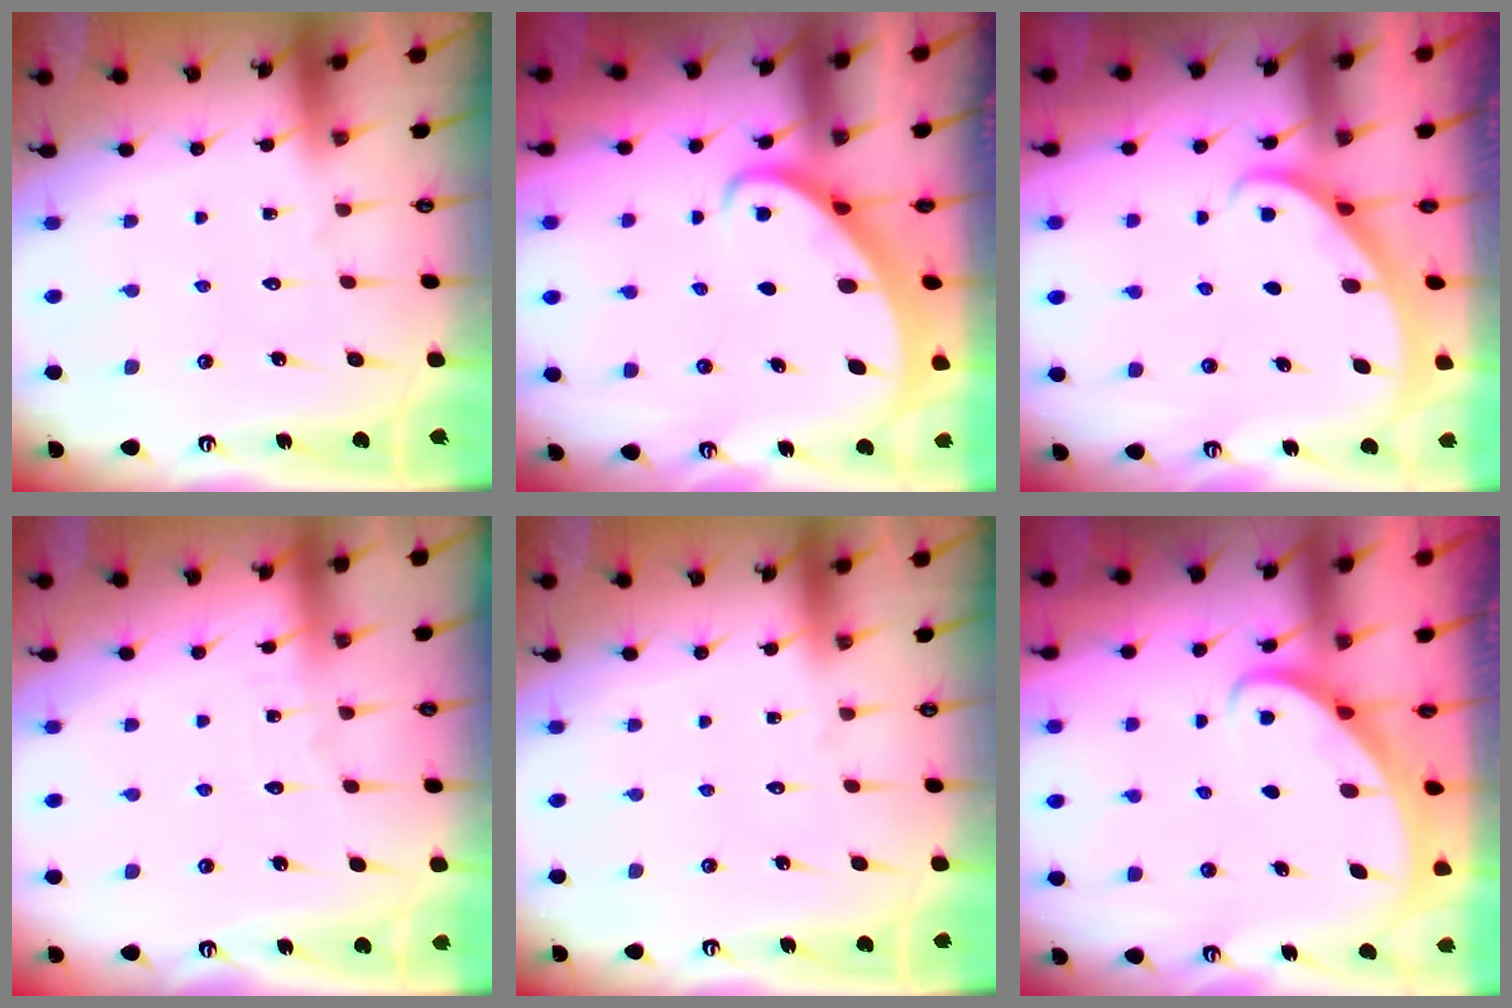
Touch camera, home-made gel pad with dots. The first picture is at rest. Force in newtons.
{"total": 3.0, "press": 3.0, "slide": 0.3}
{"total": 2.1, "press": 2.1, "slide": 0.2}
{"total": 3.0, "press": 3.0, "slide": 0.3}
{"total": 0.0}
{"total": 2.7, "press": 2.7, "slide": 0.2}